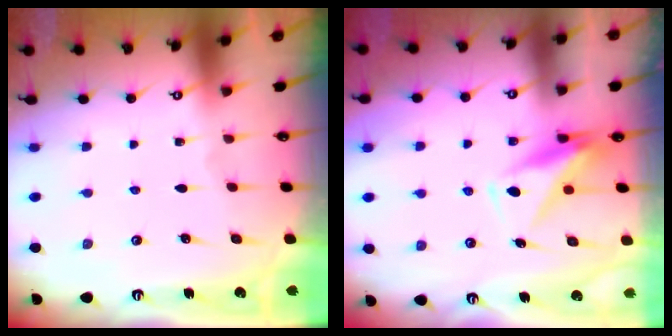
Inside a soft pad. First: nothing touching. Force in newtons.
{"total": 10.0, "press": 9.9, "slide": 1.7}